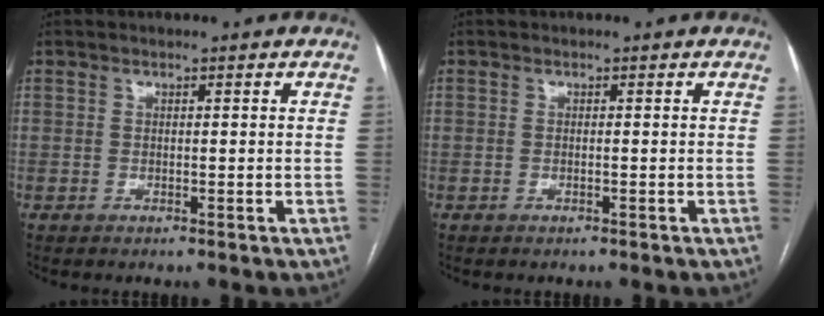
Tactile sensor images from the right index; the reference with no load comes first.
{"total": 0.0}